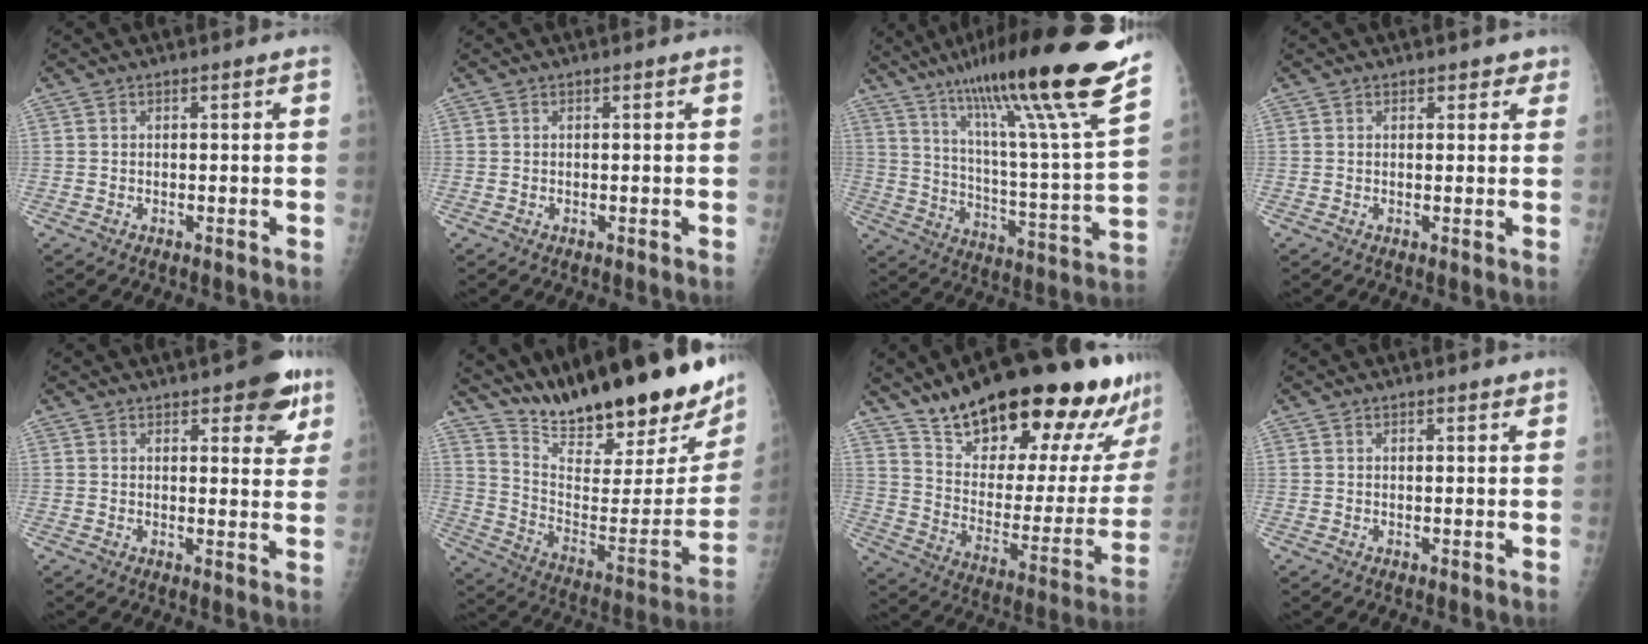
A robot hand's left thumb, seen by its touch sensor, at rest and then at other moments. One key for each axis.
{"total": 0.0}
{"total": 28.1, "fx": 19.8, "fy": 1.1, "fz": 20.0, "tx": -0.306, "ty": -0.083, "tz": 0.310}
{"total": 2.2, "fx": 1.5, "fy": 1.5, "fz": 0.6, "tx": 0.023, "ty": -0.005, "tz": 0.012}
{"total": 7.9, "fx": 4.6, "fy": 3.3, "fz": 5.5, "tx": -0.037, "ty": -0.018, "tz": 0.053}
{"total": 30.7, "fx": 24.4, "fy": 7.9, "fz": 16.9, "tx": -0.242, "ty": -0.124, "tz": 0.360}
{"total": 30.4, "fx": 23.0, "fy": 9.0, "fz": 17.9, "tx": -0.232, "ty": -0.093, "tz": 0.335}
{"total": 1.0, "fx": 0.8, "fy": 0.5, "fz": 0.4, "tx": 0.001, "ty": -0.003, "tz": 0.007}